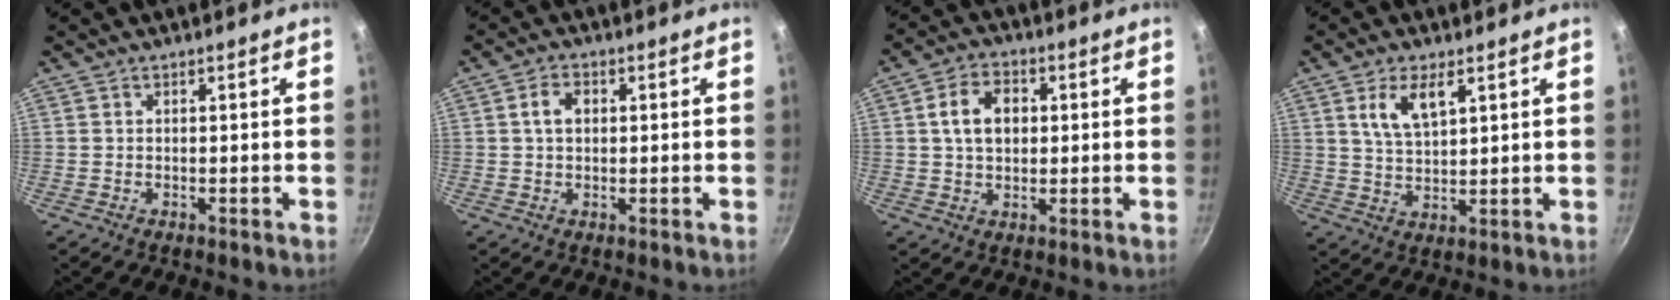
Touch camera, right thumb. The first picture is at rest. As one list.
[{"total": 3.6, "force": [0.6, 2.6, 2.5], "torque": [-0.031, 0.008, 0.006]}, {"total": 7.9, "force": [1.3, 5.7, 5.4], "torque": [-0.074, 0.011, 0.016]}, {"total": 7.2, "force": [3.3, 3.3, 5.5], "torque": [-0.096, -0.015, 0.067]}]